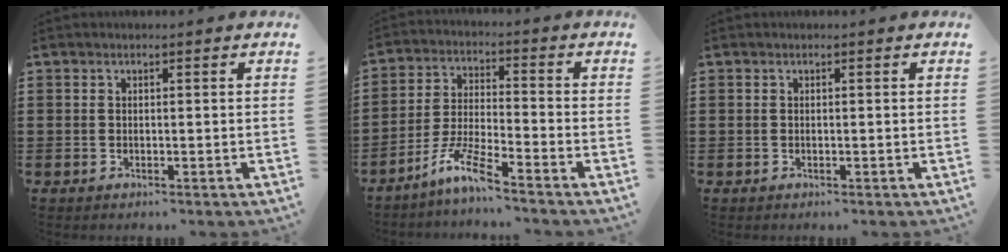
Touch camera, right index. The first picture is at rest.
{"total": 7.0, "force": [-5.7, 0.1, 4.0], "torque": [-0.100, -0.012, -0.115]}
{"total": 0.0}